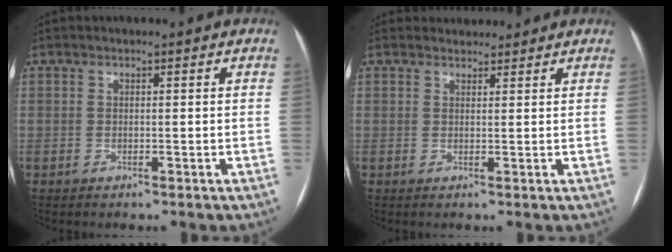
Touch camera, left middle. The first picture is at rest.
{"total": 2.9, "force": [2.8, 1.0, -0.1], "torque": [0.003, 0.018, 0.037]}